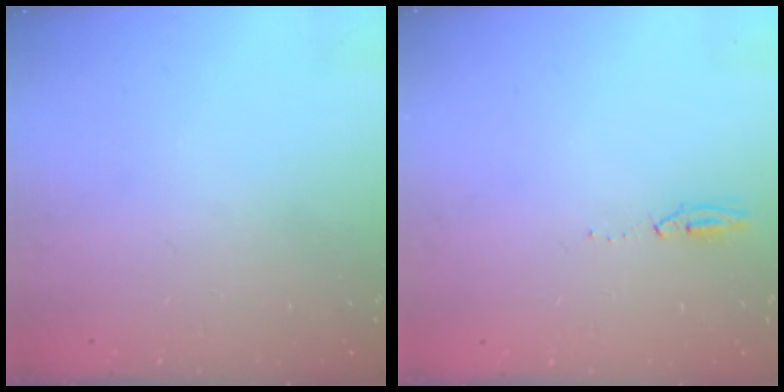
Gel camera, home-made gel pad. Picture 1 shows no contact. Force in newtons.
{"total": 15.0, "press": 4.8, "slide": 14.3}